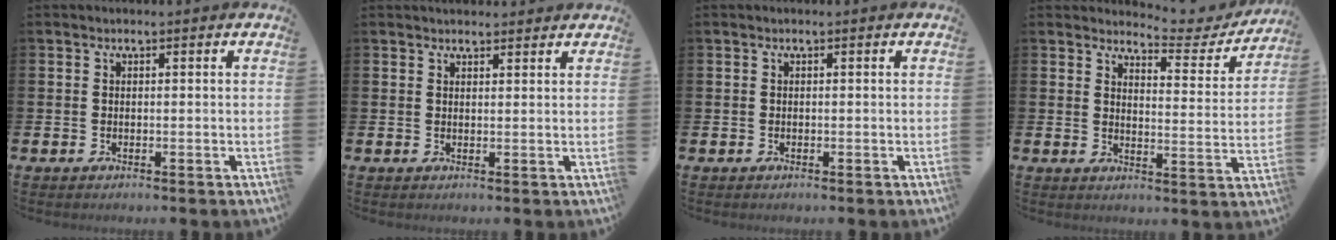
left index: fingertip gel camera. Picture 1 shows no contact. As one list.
[{"total": 1.9, "force": [1.9, 0.5, -0.1], "torque": [0.011, -0.006, 0.032]}, {"total": 0.0}, {"total": 4.9, "force": [4.7, 0.9, 1.0], "torque": [-0.018, -0.040, 0.075]}]